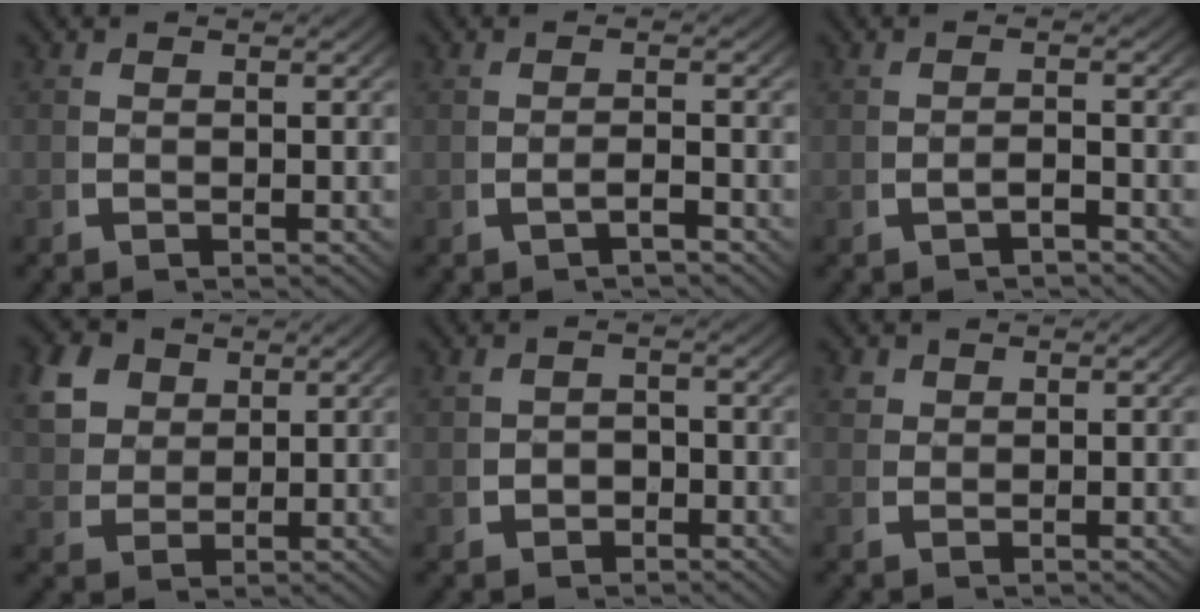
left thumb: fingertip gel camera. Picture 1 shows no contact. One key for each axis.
{"total": 1.4, "fx": -0.9, "fy": 0.3, "fz": 1.0, "tx": -0.025, "ty": 0.004, "tz": -0.016}
{"total": 1.3, "fx": -1.1, "fy": 0.4, "fz": 0.6, "tx": -0.017, "ty": 0.000, "tz": -0.017}
{"total": 7.2, "fx": 3.1, "fy": 5.4, "fz": 3.7, "tx": -0.088, "ty": -0.009, "tz": 0.060}
{"total": 1.7, "fx": -0.3, "fy": 1.5, "fz": 0.8, "tx": -0.021, "ty": -0.009, "tz": 0.001}
{"total": 1.5, "fx": 1.1, "fy": 0.8, "fz": 0.5, "tx": -0.007, "ty": 0.000, "tz": 0.027}